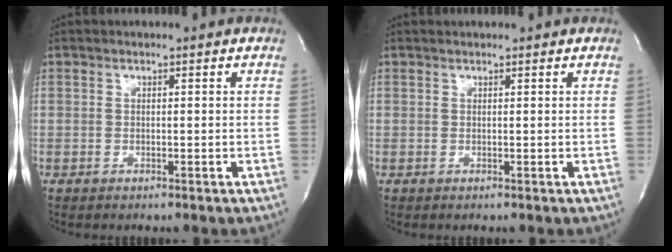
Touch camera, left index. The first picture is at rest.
{"total": 1.1, "force": [1.0, 0.1, 0.3], "torque": [-0.006, 0.015, 0.020]}